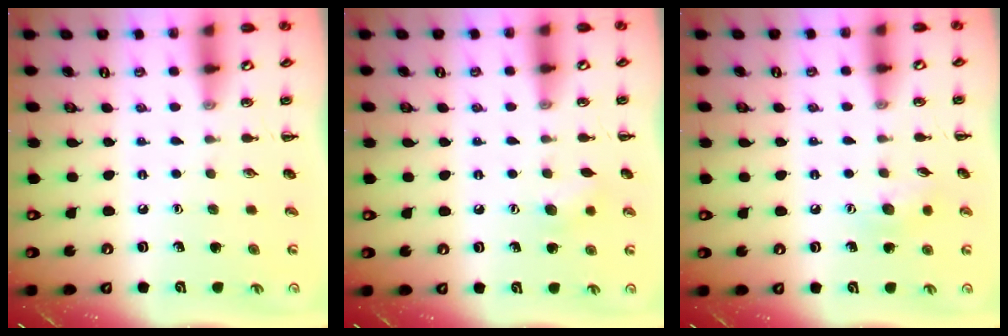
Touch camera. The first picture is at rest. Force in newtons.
{"total": 6.2, "press": 6.1, "slide": 1.1}
{"total": 7.2, "press": 7.1, "slide": 1.3}